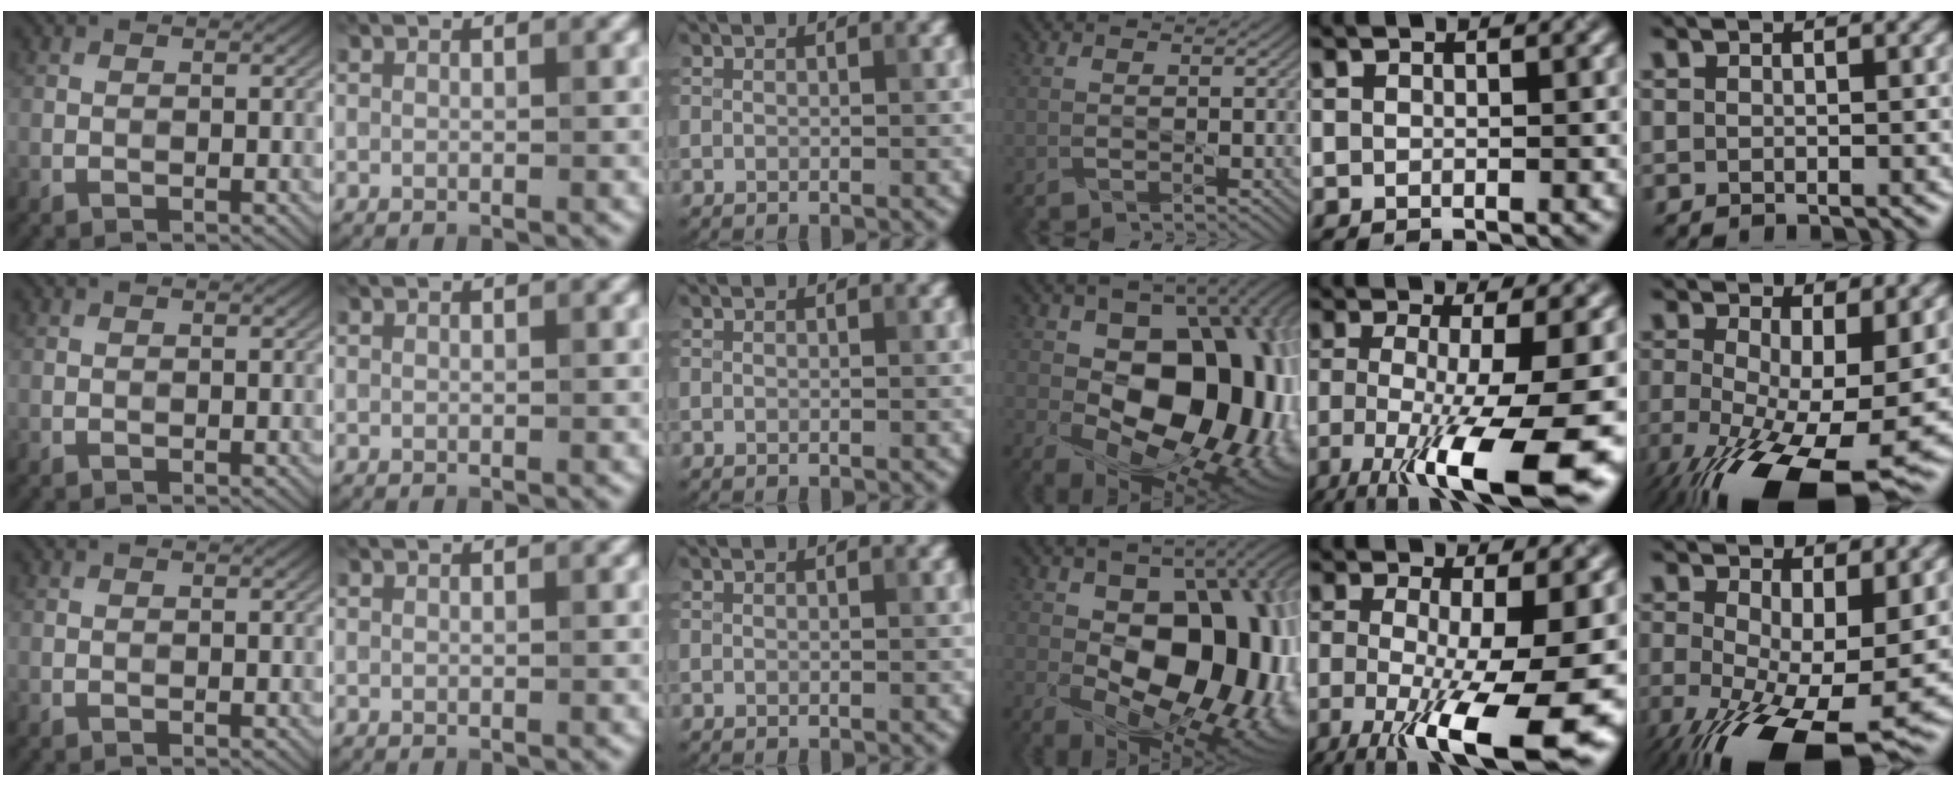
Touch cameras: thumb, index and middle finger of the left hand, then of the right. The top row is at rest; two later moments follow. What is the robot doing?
{"motion": "shake", "object": "tambourine"}